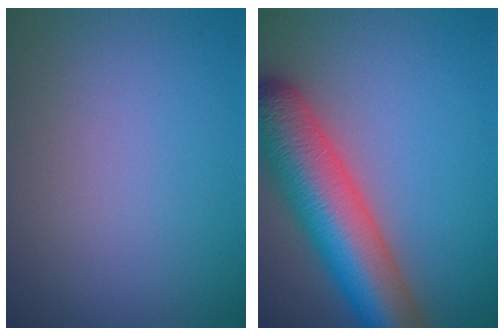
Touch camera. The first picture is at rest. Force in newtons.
{"total": 10.6, "press": 10.6, "slide": 0.5}